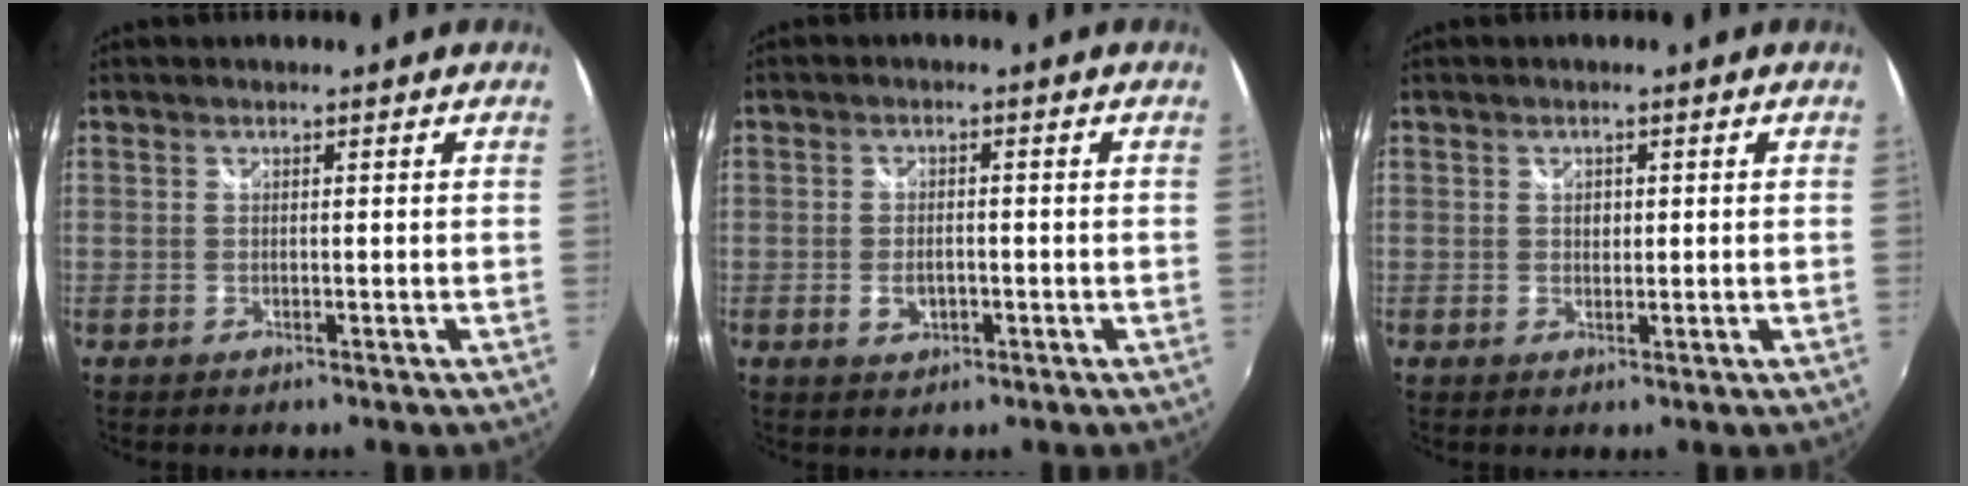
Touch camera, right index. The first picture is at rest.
{"total": 3.4, "force": [-1.0, 2.2, 2.4], "torque": [-0.045, -0.002, -0.016]}
{"total": 1.4, "force": [0.2, 1.2, 0.6], "torque": [-0.006, 0.002, 0.003]}